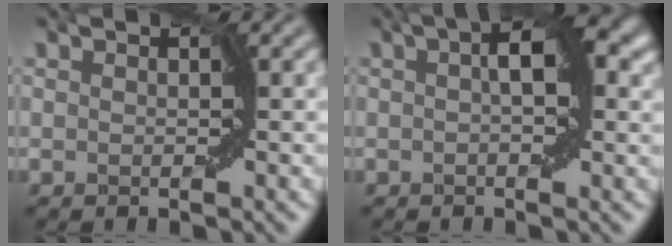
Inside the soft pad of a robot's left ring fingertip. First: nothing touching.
{"total": 4.7, "force": [1.1, 1.6, 4.3], "torque": [-0.064, 0.007, 0.009]}